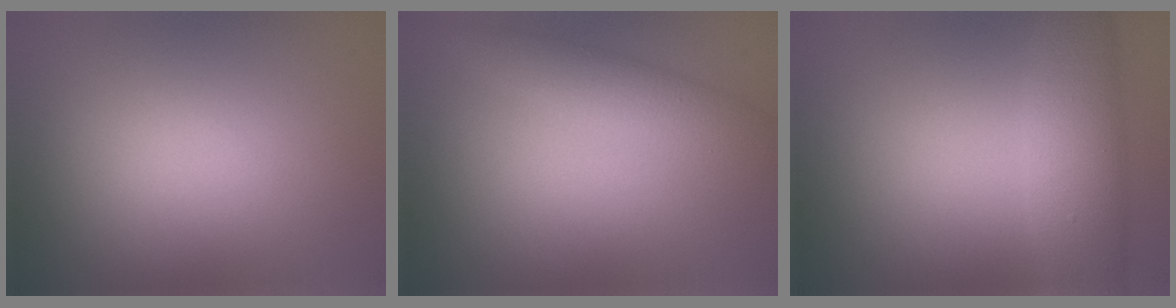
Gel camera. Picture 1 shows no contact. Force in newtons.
{"total": 3.2, "press": 3.2, "slide": 0.1}
{"total": 5.2, "press": 5.2, "slide": 0.1}